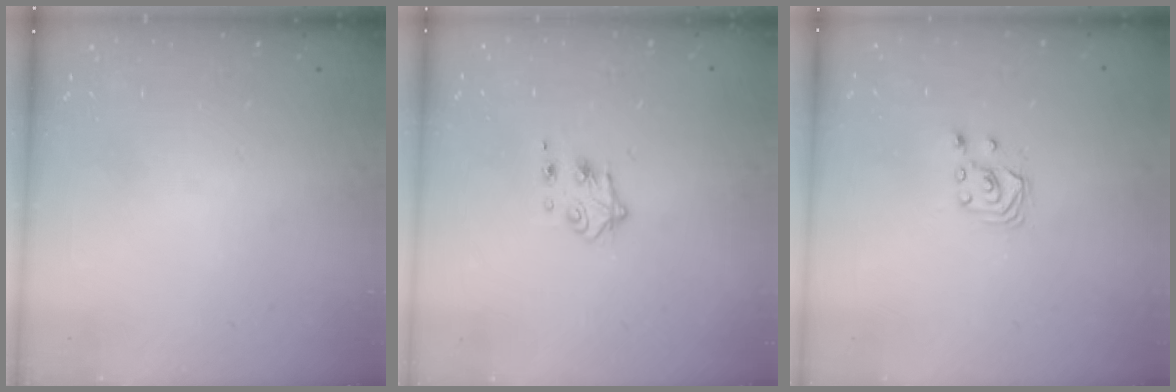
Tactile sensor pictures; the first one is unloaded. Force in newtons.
{"total": 4.5, "press": 4.4, "slide": 0.9}
{"total": 2.6, "press": 2.6, "slide": 0.3}